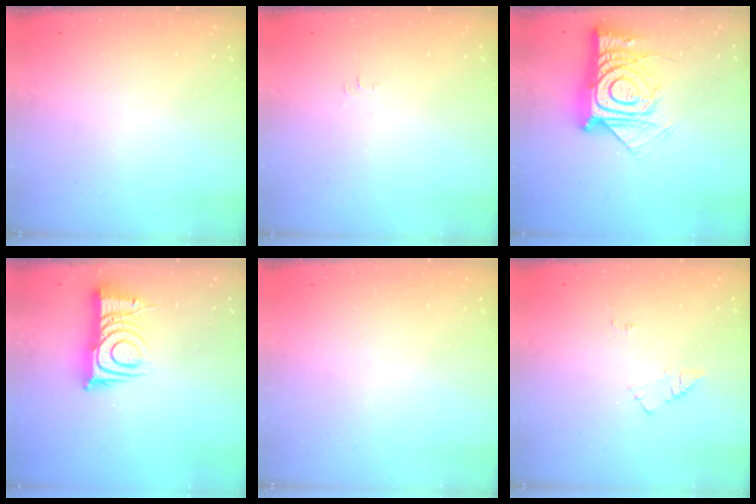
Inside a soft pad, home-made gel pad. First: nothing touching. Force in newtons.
{"total": 3.3, "press": 3.3, "slide": 0.5}
{"total": 16.9, "press": 16.9, "slide": 1.2}
{"total": 9.9, "press": 9.9, "slide": 1.0}
{"total": 0.0}
{"total": 6.2, "press": 6.2, "slide": 0.8}